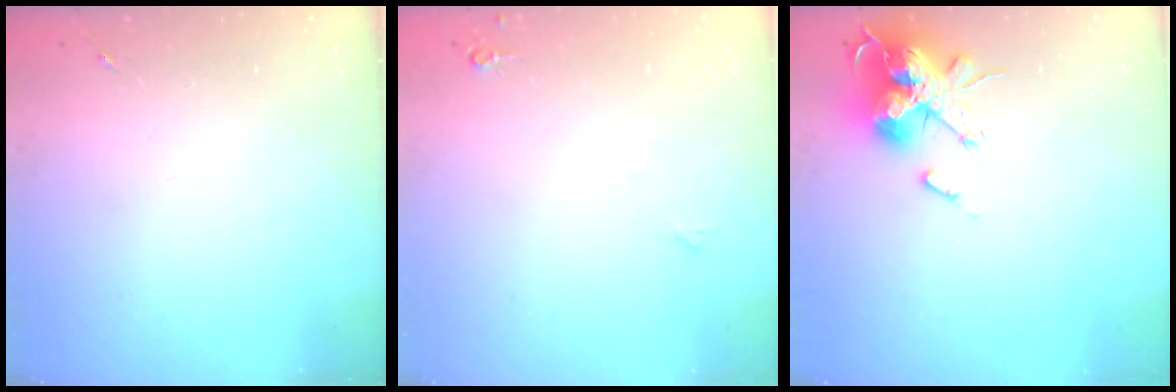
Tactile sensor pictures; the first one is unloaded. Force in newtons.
{"total": 4.1, "press": 4.0, "slide": 0.7}
{"total": 18.5, "press": 18.5, "slide": 0.1}